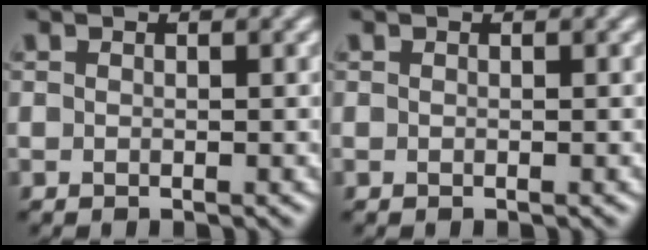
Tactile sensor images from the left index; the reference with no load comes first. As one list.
[{"total": 0.0}]